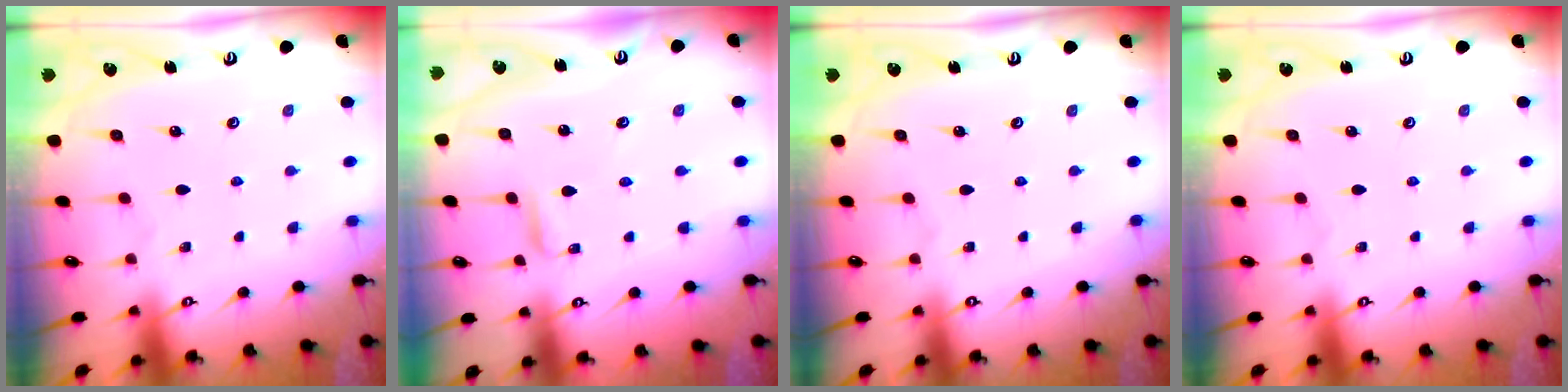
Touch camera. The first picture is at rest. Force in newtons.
{"total": 2.6, "press": 2.5, "slide": 0.3}
{"total": 0.0}
{"total": 0.0}